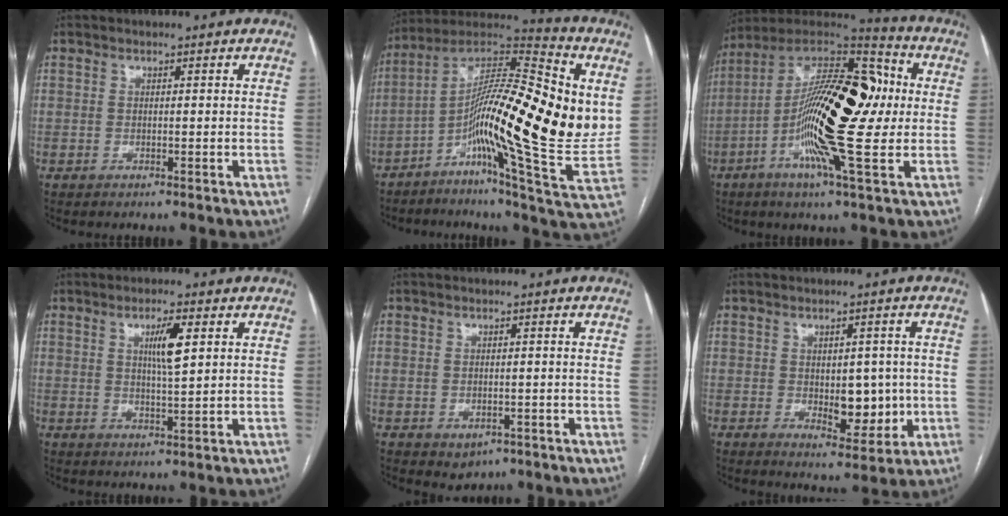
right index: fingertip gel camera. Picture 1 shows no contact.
{"total": 24.5, "force": [1.0, 4.4, 24.1], "torque": [-0.372, 0.033, 0.002]}
{"total": 23.1, "force": [-0.8, 5.1, 22.5], "torque": [-0.404, 0.025, -0.023]}
{"total": 4.9, "force": [1.7, 0.5, 4.6], "torque": [-0.081, -0.001, 0.029]}
{"total": 2.6, "force": [-1.3, 2.0, 1.2], "torque": [-0.014, 0.000, -0.005]}
{"total": 7.0, "force": [-0.5, 3.7, 5.9], "torque": [-0.071, -0.001, 0.005]}